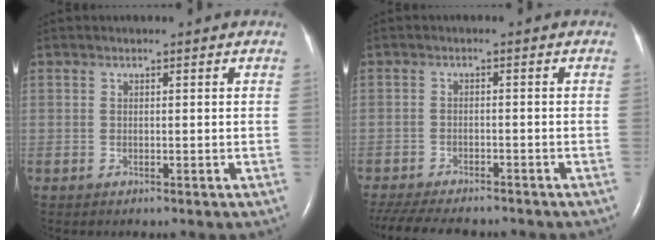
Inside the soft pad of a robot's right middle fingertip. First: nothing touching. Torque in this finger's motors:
{"motor_torque": [0.28, -0.30, 0.03, 0.04]}